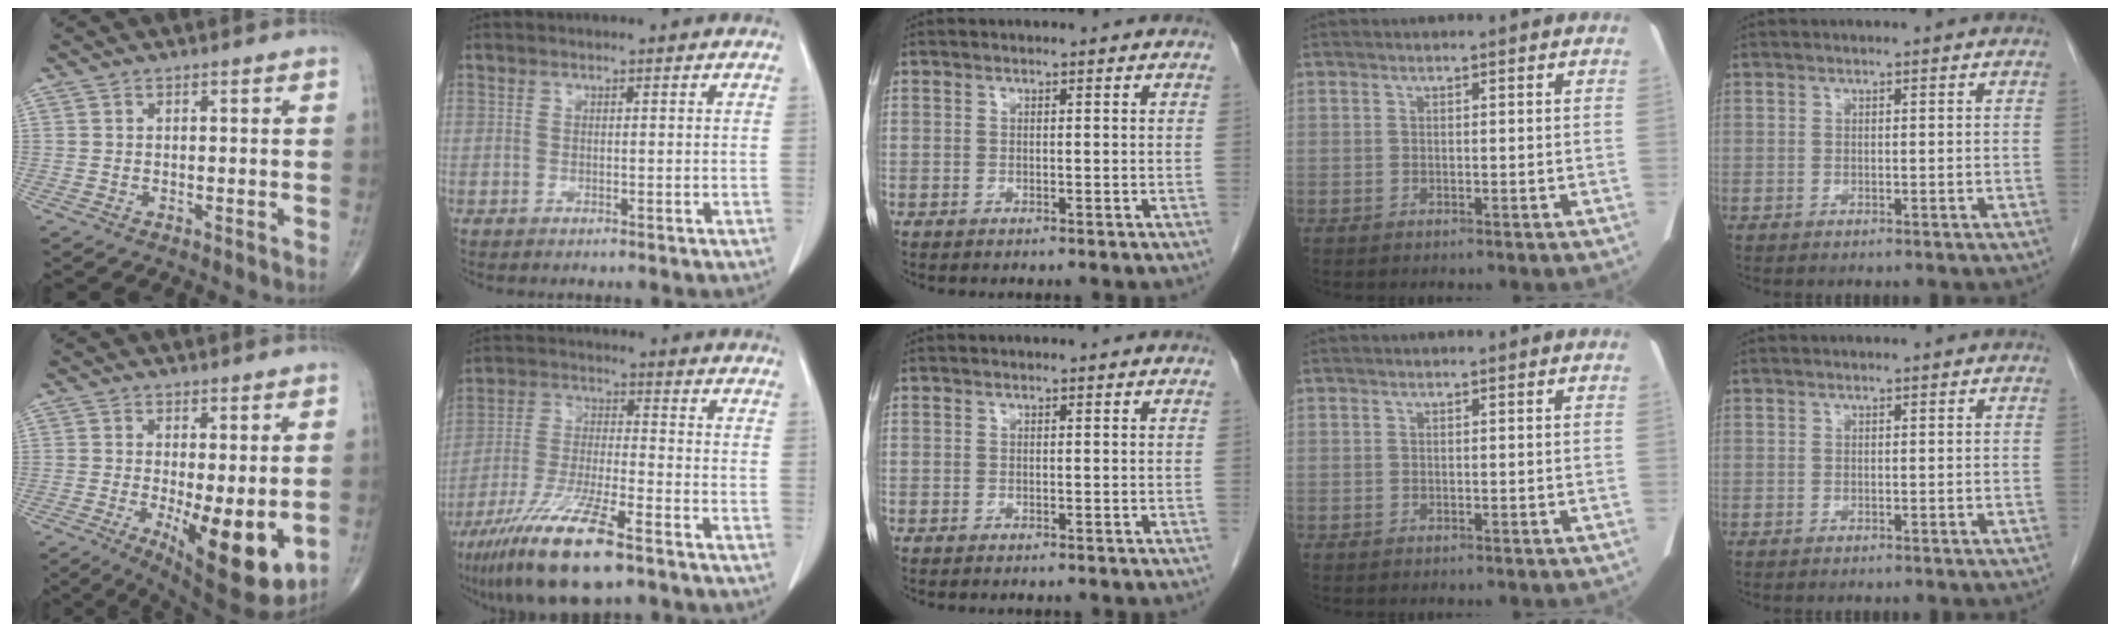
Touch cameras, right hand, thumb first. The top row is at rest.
{"thumb": {"total": 12.8, "force": [-2.5, 4.1, 11.8], "torque": [-0.168, -0.029, -0.023]}, "index": {"total": 14.6, "force": [-9.5, 2.0, 10.9], "torque": [-0.223, -0.035, -0.173]}}